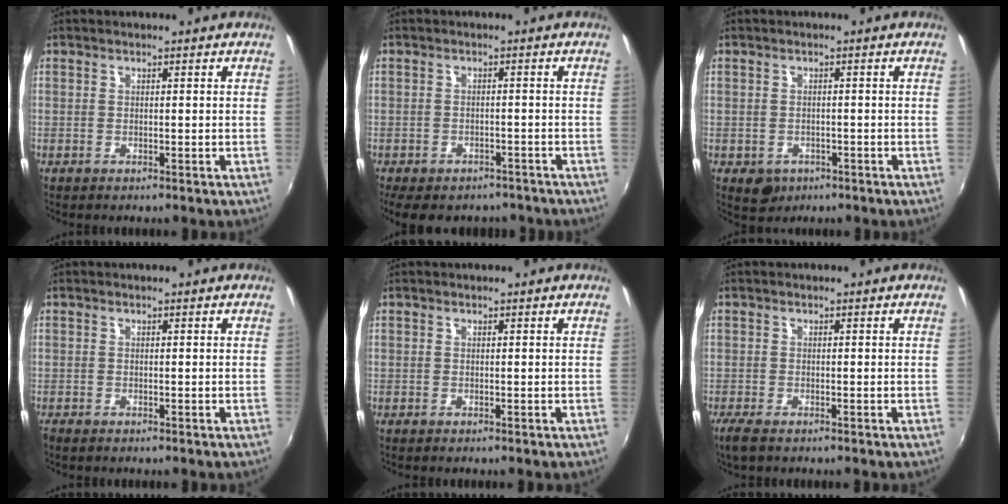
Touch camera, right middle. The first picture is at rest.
{"total": 10.8, "force": [-8.4, 5.0, 4.6], "torque": [-0.103, -0.024, -0.116]}
{"total": 3.6, "force": [-1.6, 3.0, 1.4], "torque": [-0.031, -0.006, -0.017]}
{"total": 0.6, "force": [-0.5, 0.2, 0.1], "torque": [-0.004, -0.004, -0.012]}
{"total": 0.0}
{"total": 2.7, "force": [-1.9, 0.6, 1.8], "torque": [-0.040, -0.011, -0.037]}